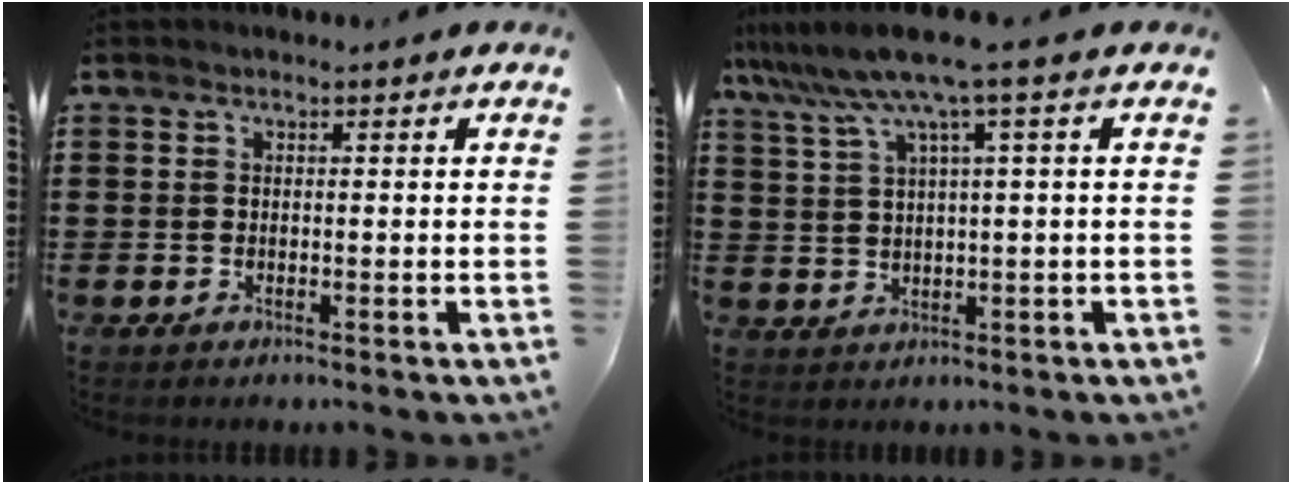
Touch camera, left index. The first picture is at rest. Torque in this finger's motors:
{"motor_torque": [1.30, -0.84, 0.88, 0.21]}